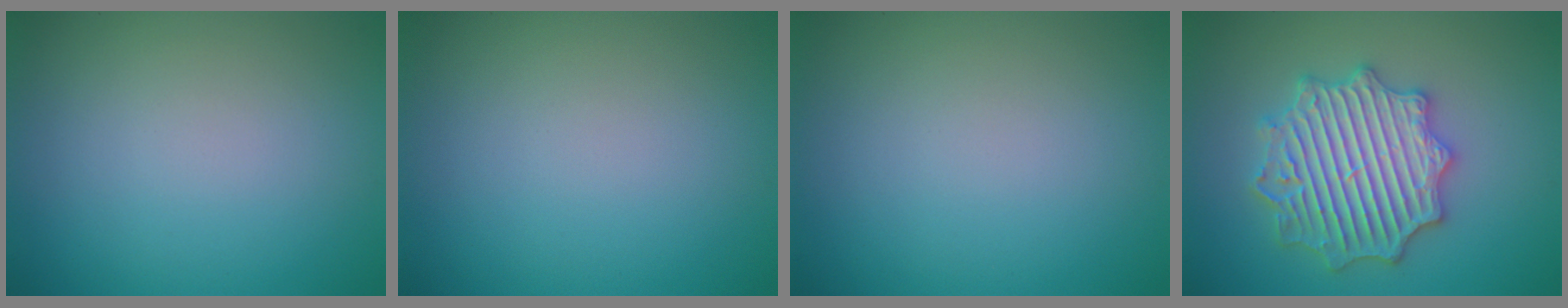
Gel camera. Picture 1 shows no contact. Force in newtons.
{"total": 0.0}
{"total": 0.0}
{"total": 6.8, "press": 6.7, "slide": 1.1}